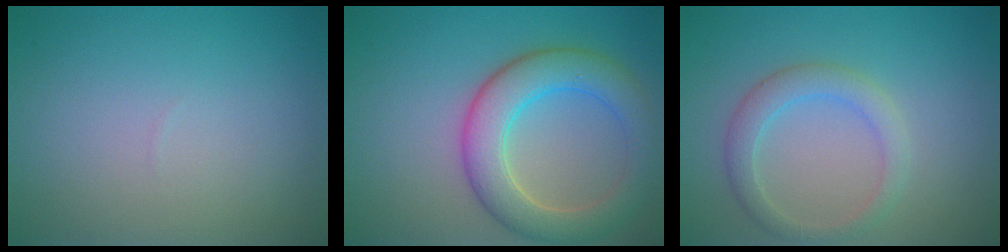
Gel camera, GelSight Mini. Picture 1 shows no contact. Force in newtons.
{"total": 6.3, "press": 6.2, "slide": 0.6}
{"total": 2.7, "press": 2.7, "slide": 0.0}